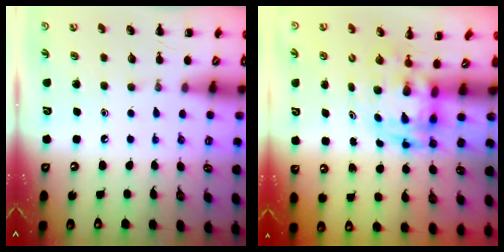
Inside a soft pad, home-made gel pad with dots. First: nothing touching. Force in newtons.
{"total": 3.6, "press": 3.5, "slide": 0.8}